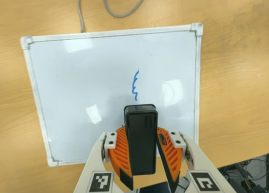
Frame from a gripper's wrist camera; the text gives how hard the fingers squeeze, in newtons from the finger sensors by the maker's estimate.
{"total": 8.3, "left": 9.2, "right": 7.4}